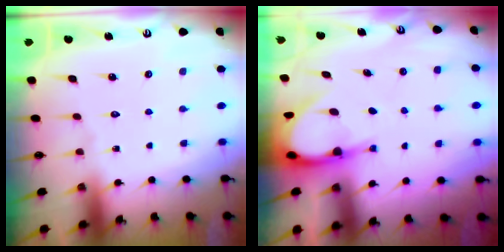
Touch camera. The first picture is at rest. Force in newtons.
{"total": 5.8, "press": 5.8, "slide": 0.8}